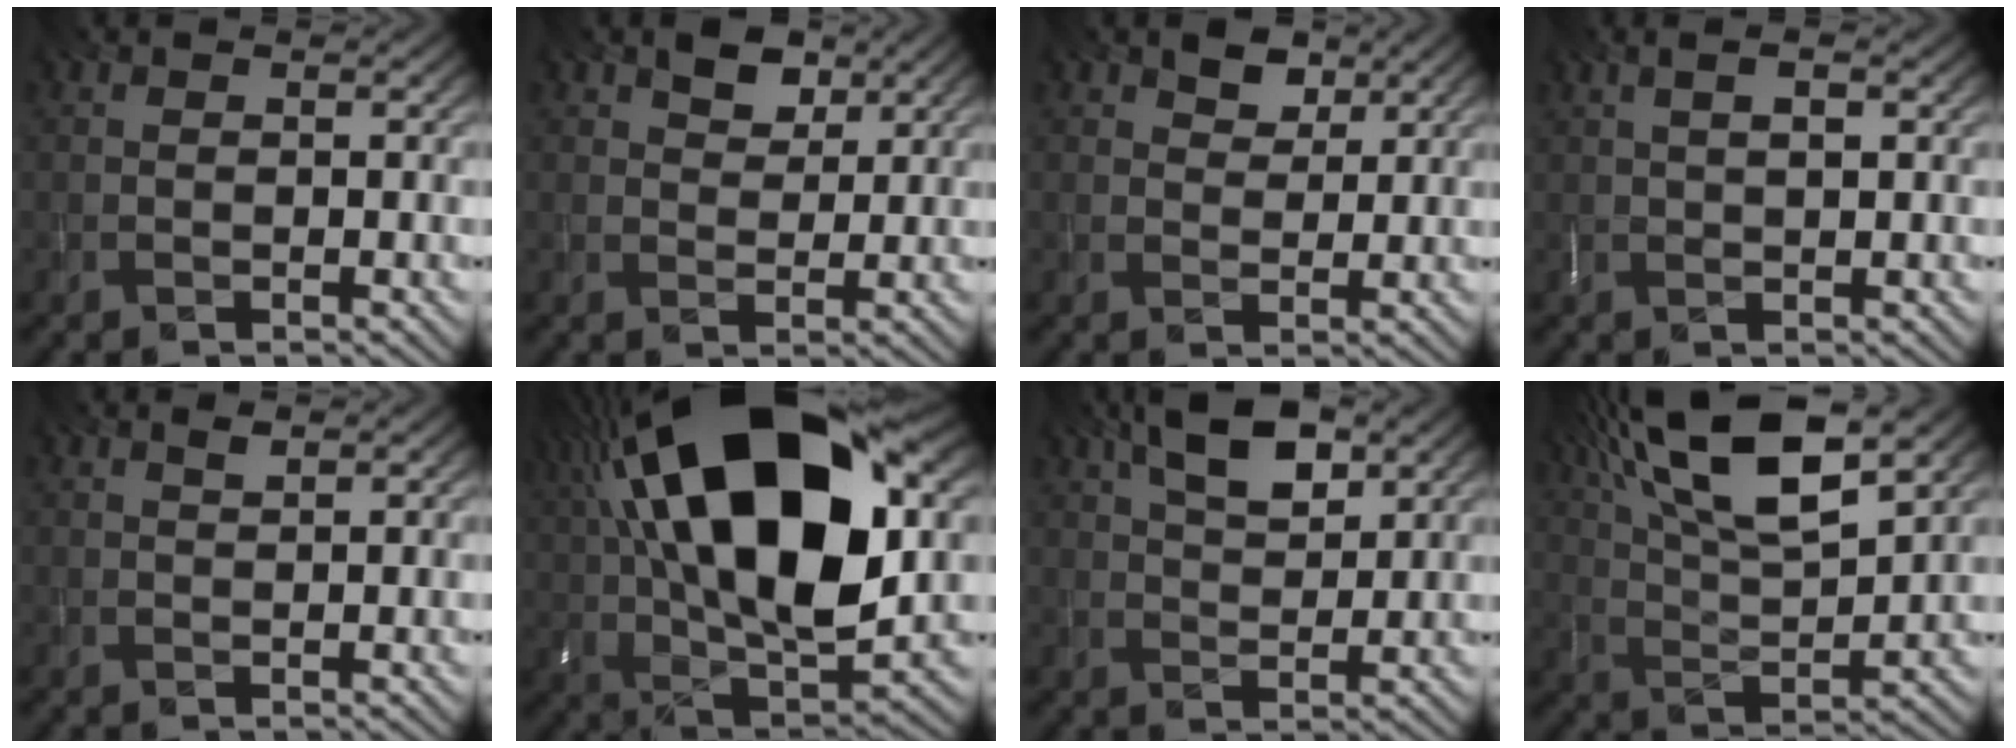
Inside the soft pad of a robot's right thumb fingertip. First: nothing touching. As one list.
[{"total": 3.5, "force": [2.2, 2.1, 1.8], "torque": [-0.035, -0.001, 0.037]}, {"total": 3.1, "force": [1.9, 1.9, 1.4], "torque": [-0.028, -0.002, 0.034]}, {"total": 2.8, "force": [1.0, 0.8, 2.5], "torque": [-0.045, 0.002, 0.022]}, {"total": 0.8, "force": [0.6, 0.2, 0.5], "torque": [-0.013, 0.000, 0.012]}, {"total": 22.9, "force": [6.8, 11.5, 18.5], "torque": [-0.382, 0.052, 0.109]}, {"total": 7.4, "force": [3.9, 3.4, 5.3], "torque": [-0.103, 0.011, 0.071]}, {"total": 15.5, "force": [8.9, 5.2, 11.6], "torque": [-0.241, 0.021, 0.147]}]